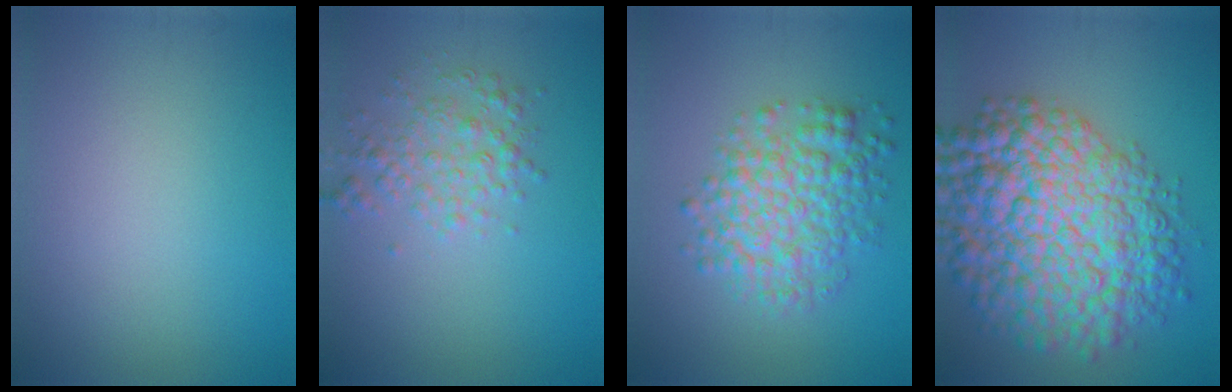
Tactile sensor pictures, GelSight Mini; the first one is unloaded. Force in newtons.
{"total": 2.8, "press": 2.8, "slide": 0.0}
{"total": 5.6, "press": 5.6, "slide": 0.1}
{"total": 12.9, "press": 12.9, "slide": 0.4}